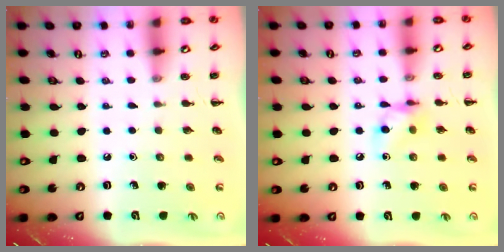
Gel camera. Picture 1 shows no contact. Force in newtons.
{"total": 7.4, "press": 7.4, "slide": 0.2}